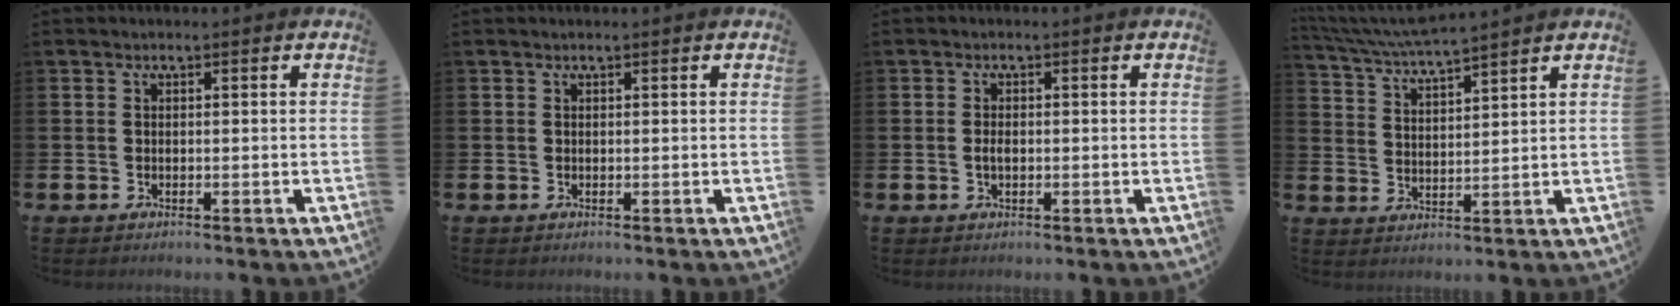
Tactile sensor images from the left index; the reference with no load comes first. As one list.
[{"total": 0.0}, {"total": 1.3, "force": [-0.1, 0.7, 1.1], "torque": [-0.020, 0.004, -0.005]}, {"total": 5.1, "force": [4.9, -0.2, 1.3], "torque": [-0.049, -0.029, 0.086]}]